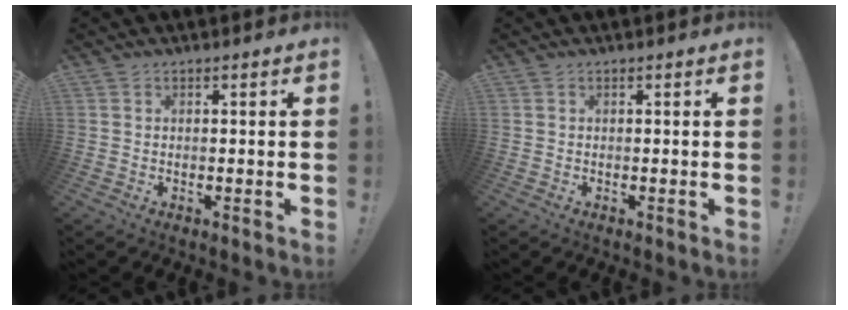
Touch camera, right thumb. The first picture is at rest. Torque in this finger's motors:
{"motor_torque": [0.00, 0.00, 0.00, 0.00, 0.00]}